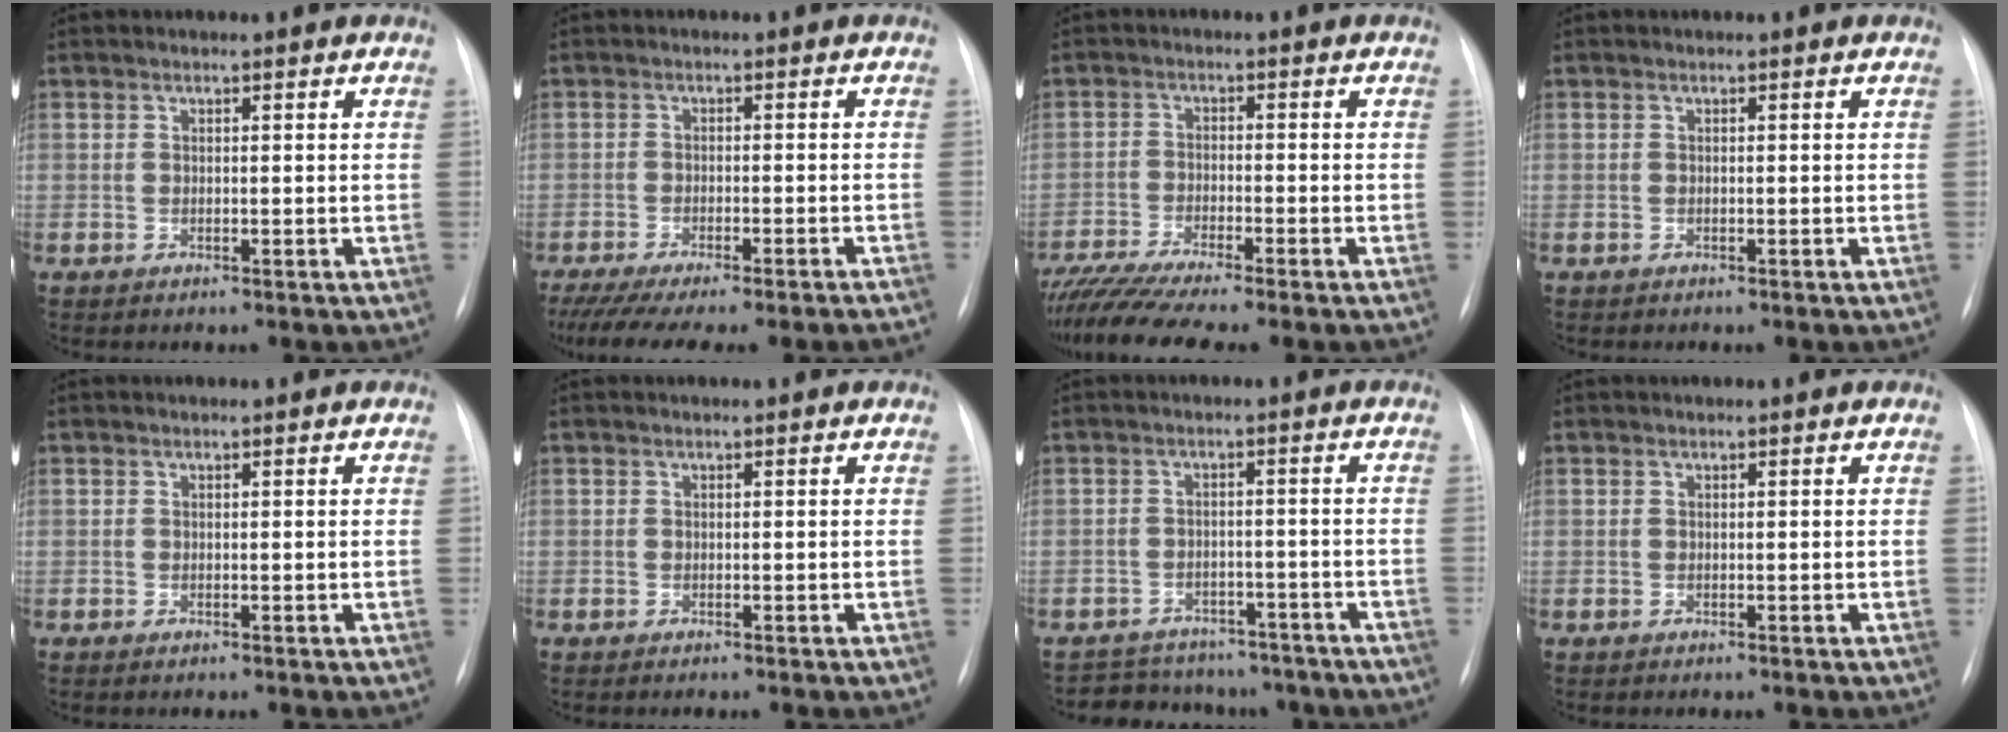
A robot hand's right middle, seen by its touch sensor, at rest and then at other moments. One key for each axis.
{"total": 15.4, "fx": -13.7, "fy": 0.7, "fz": 7.1, "tx": -0.101, "ty": -0.025, "tz": -0.187}
{"total": 10.4, "fx": -9.0, "fy": -0.3, "fz": 5.3, "tx": -0.087, "ty": -0.023, "tz": -0.147}
{"total": 0.0}
{"total": 0.0}
{"total": 0.0}
{"total": 12.2, "fx": -10.6, "fy": 5.7, "fz": 2.4, "tx": -0.035, "ty": 0.022, "tz": -0.120}
{"total": 0.0}